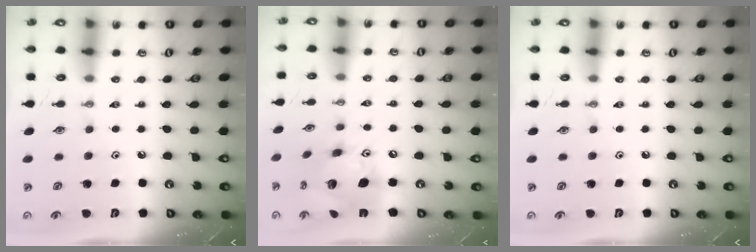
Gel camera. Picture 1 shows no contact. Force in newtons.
{"total": 16.8, "press": 16.7, "slide": 1.8}
{"total": 0.0}